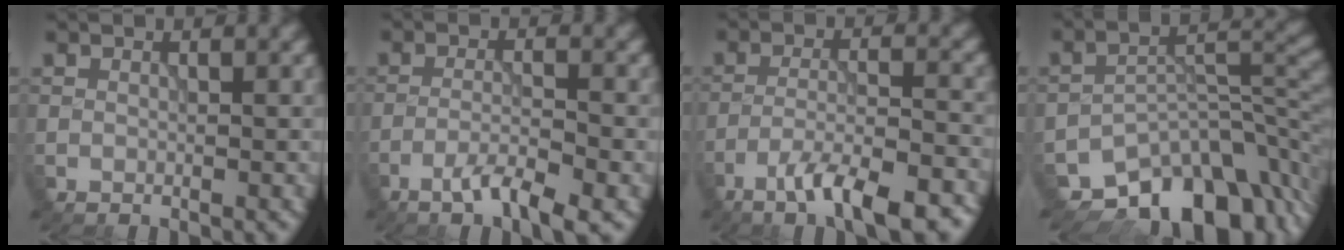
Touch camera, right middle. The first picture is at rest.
{"total": 4.0, "force": [-2.5, 0.6, 3.0], "torque": [-0.056, 0.003, -0.052]}
{"total": 8.6, "force": [-5.9, 2.0, 6.0], "torque": [-0.097, 0.003, -0.097]}
{"total": 12.5, "force": [-9.4, 5.9, 5.8], "torque": [-0.076, -0.013, -0.146]}